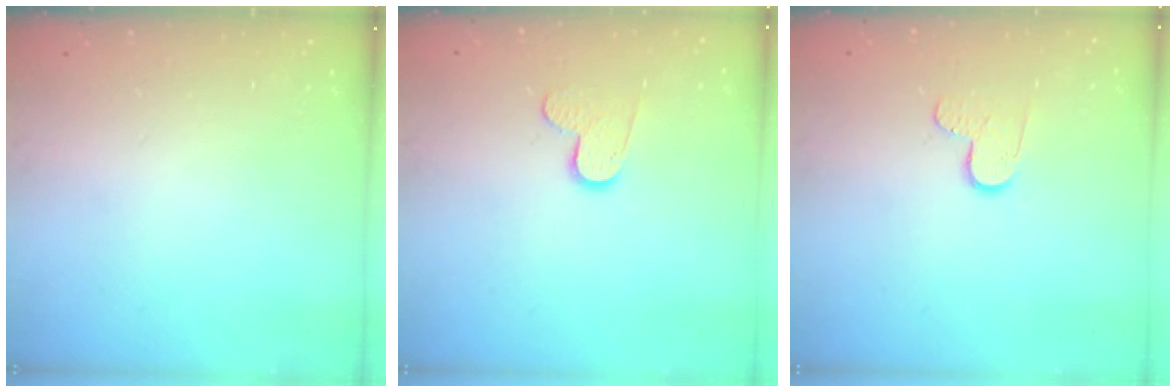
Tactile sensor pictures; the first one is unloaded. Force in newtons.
{"total": 7.1, "press": 7.1, "slide": 0.5}
{"total": 7.0, "press": 7.0, "slide": 0.6}